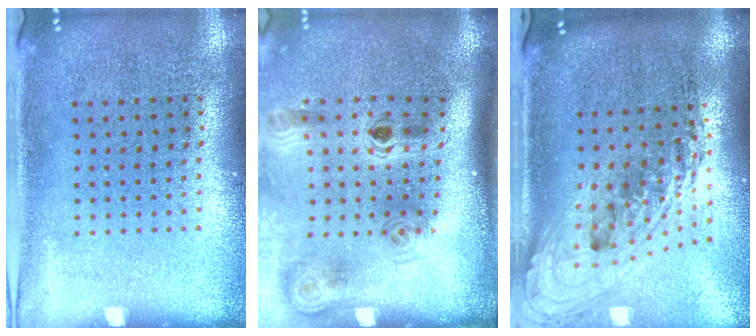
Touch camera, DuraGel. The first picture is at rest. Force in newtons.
{"total": 2.1, "press": 1.4, "slide": 1.5}
{"total": 2.4, "press": 1.7, "slide": 1.6}